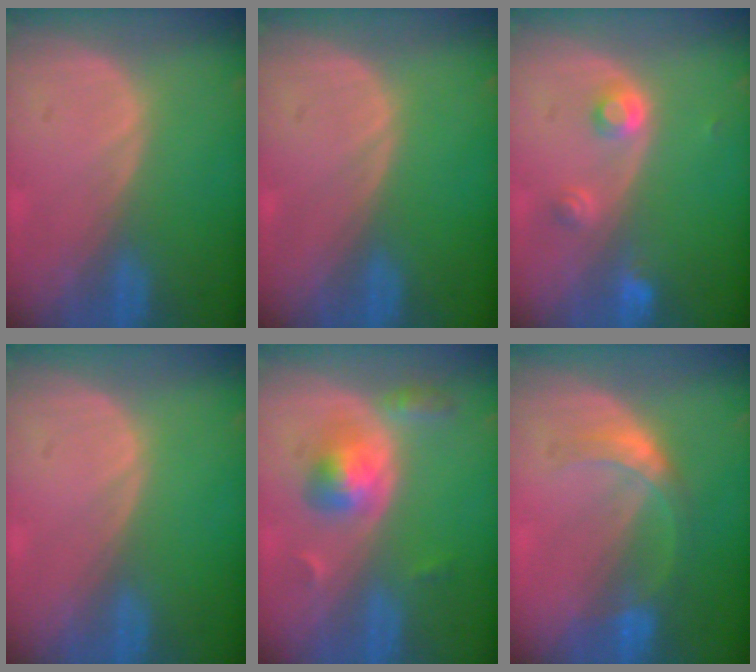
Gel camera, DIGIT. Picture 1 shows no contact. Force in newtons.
{"total": 0.0}
{"total": 3.1, "press": 3.1, "slide": 0.2}
{"total": 0.0}
{"total": 5.1, "press": 4.9, "slide": 1.4}
{"total": 5.2, "press": 4.8, "slide": 1.9}